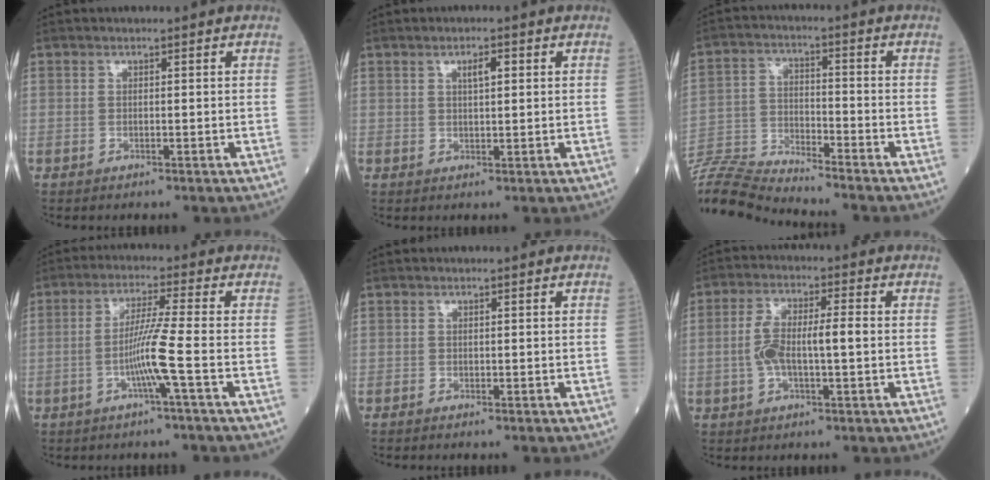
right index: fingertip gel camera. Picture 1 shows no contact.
{"total": 2.4, "force": [1.1, 0.7, 2.0], "torque": [-0.030, 0.000, 0.017]}
{"total": 11.3, "force": [-11.2, -1.4, 1.1], "torque": [-0.018, 0.007, -0.216]}
{"total": 6.3, "force": [-1.9, -1.6, 5.8], "torque": [-0.113, -0.002, -0.040]}
{"total": 0.0}
{"total": 7.2, "force": [-0.3, 1.9, 6.9], "torque": [-0.146, 0.020, -0.007]}